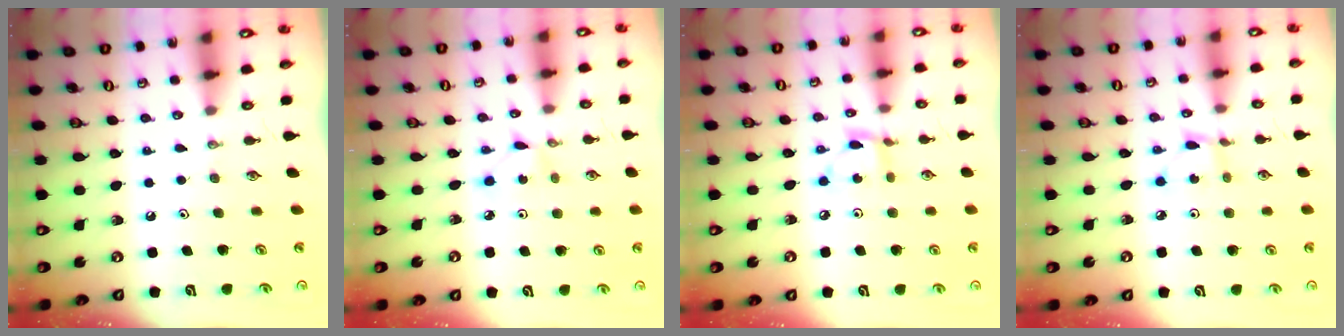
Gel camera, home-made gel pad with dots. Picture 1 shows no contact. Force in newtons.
{"total": 1.7, "press": 1.6, "slide": 0.2}
{"total": 3.4, "press": 3.4, "slide": 0.1}
{"total": 2.1, "press": 2.1, "slide": 0.3}